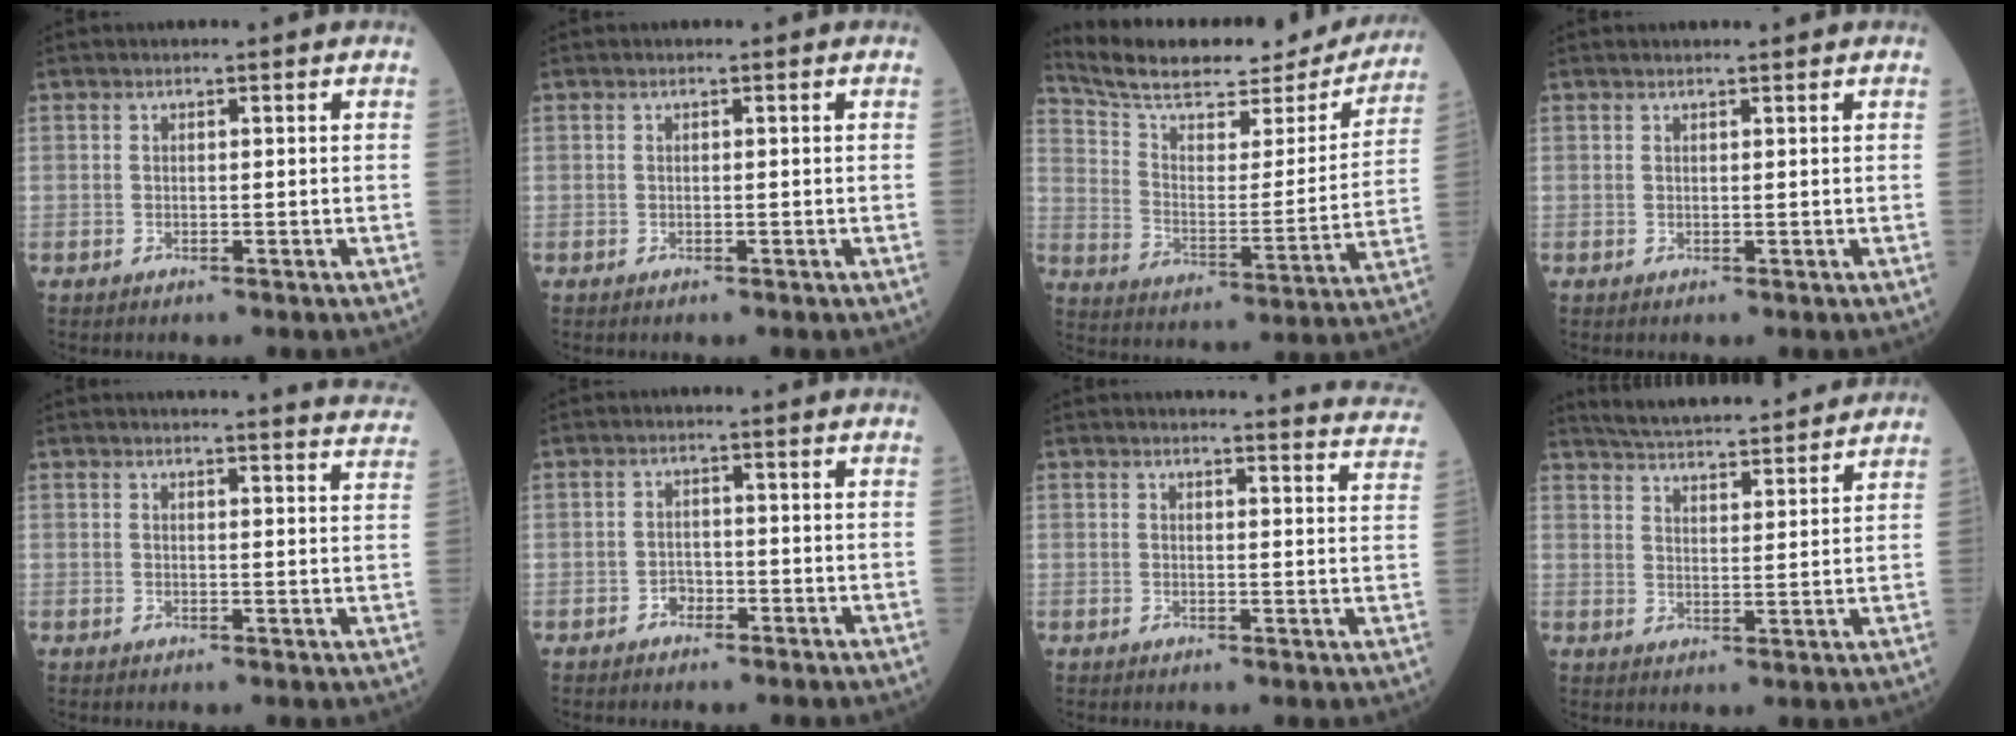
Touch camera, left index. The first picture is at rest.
{"total": 0.0}
{"total": 23.4, "force": [21.3, 5.8, 7.7], "torque": [-0.123, -0.026, 0.296]}
{"total": 2.0, "force": [1.9, 0.0, 0.7], "torque": [-0.007, 0.013, 0.027]}
{"total": 11.9, "force": [11.6, 0.4, 2.2], "torque": [-0.008, -0.049, 0.104]}
{"total": 1.6, "force": [-1.1, 1.0, 0.5], "torque": [-0.007, 0.004, -0.020]}
{"total": 11.0, "force": [10.9, 0.4, 1.2], "torque": [0.008, -0.065, 0.090]}
{"total": 15.8, "force": [14.7, 1.7, 5.4], "torque": [-0.089, 0.021, 0.213]}